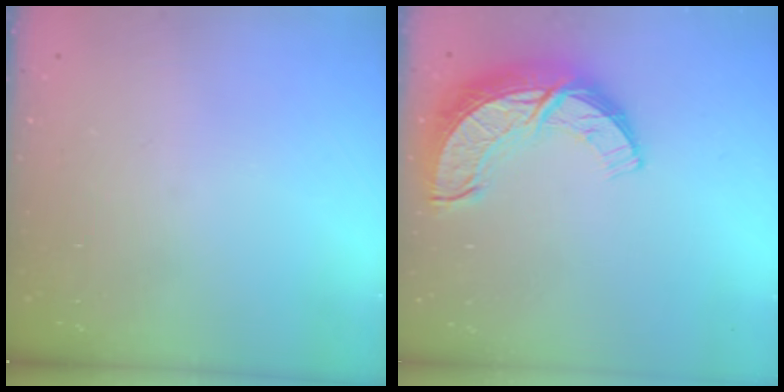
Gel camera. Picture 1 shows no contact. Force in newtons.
{"total": 12.6, "press": 12.6, "slide": 0.9}